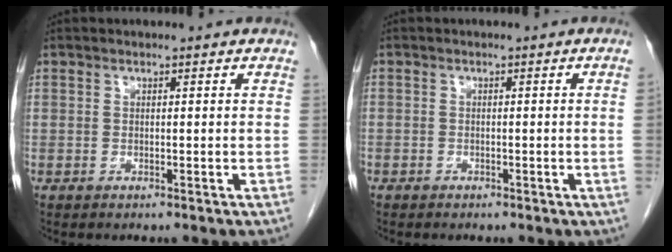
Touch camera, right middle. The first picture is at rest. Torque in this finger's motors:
{"motor_torque": [0.95, -1.19, -0.15, -0.21]}